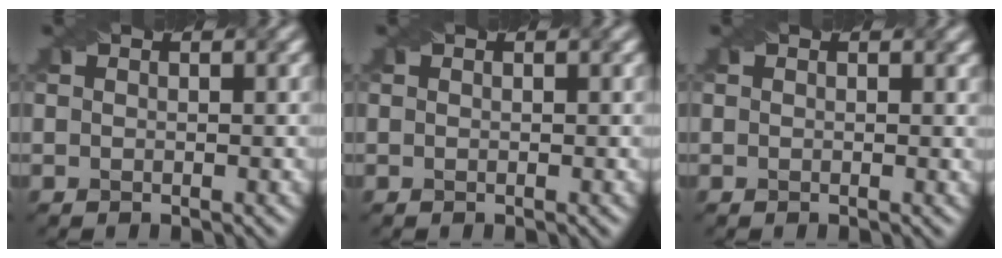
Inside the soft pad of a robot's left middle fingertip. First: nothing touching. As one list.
[{"total": 0.0}, {"total": 0.6, "force": [0.4, 0.4, 0.4], "torque": [-0.003, -0.002, 0.006]}]